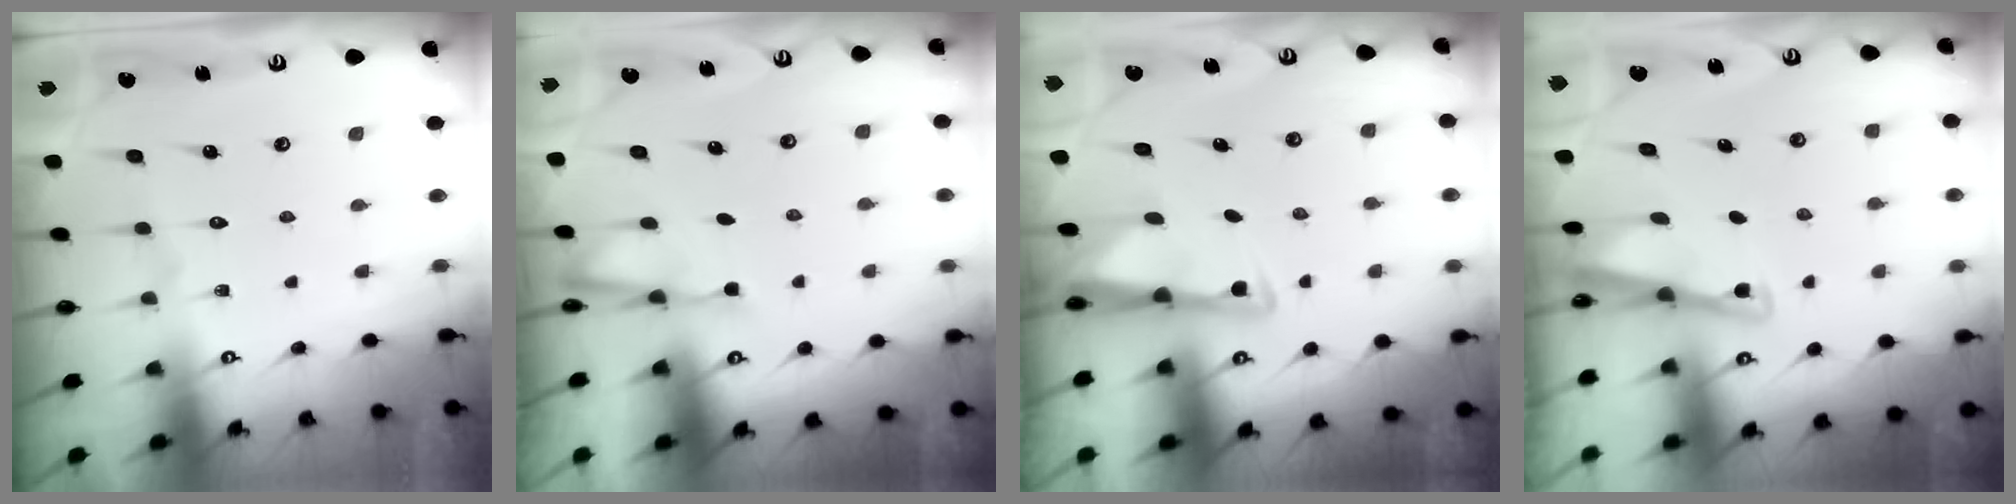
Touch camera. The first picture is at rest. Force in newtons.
{"total": 2.5, "press": 2.4, "slide": 0.4}
{"total": 2.9, "press": 2.9, "slide": 0.4}
{"total": 3.0, "press": 3.0, "slide": 0.3}